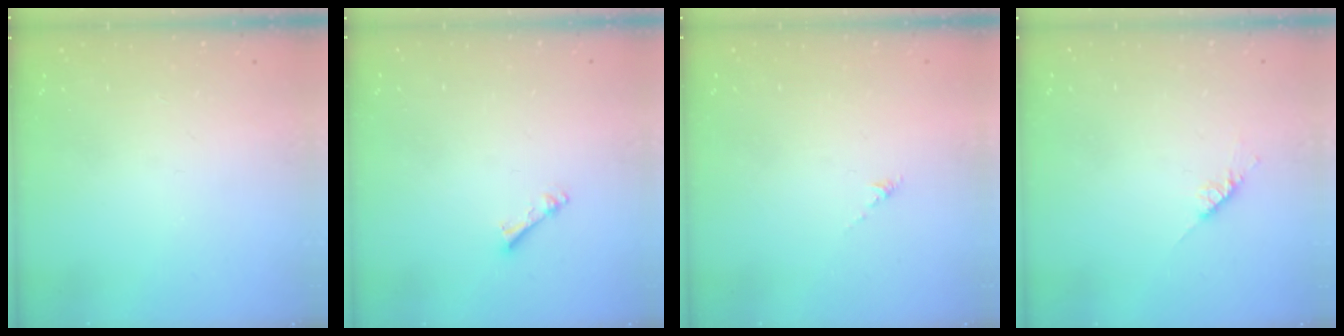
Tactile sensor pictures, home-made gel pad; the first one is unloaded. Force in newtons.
{"total": 2.5, "press": 2.4, "slide": 0.5}
{"total": 0.0}
{"total": 4.7, "press": 4.6, "slide": 0.5}